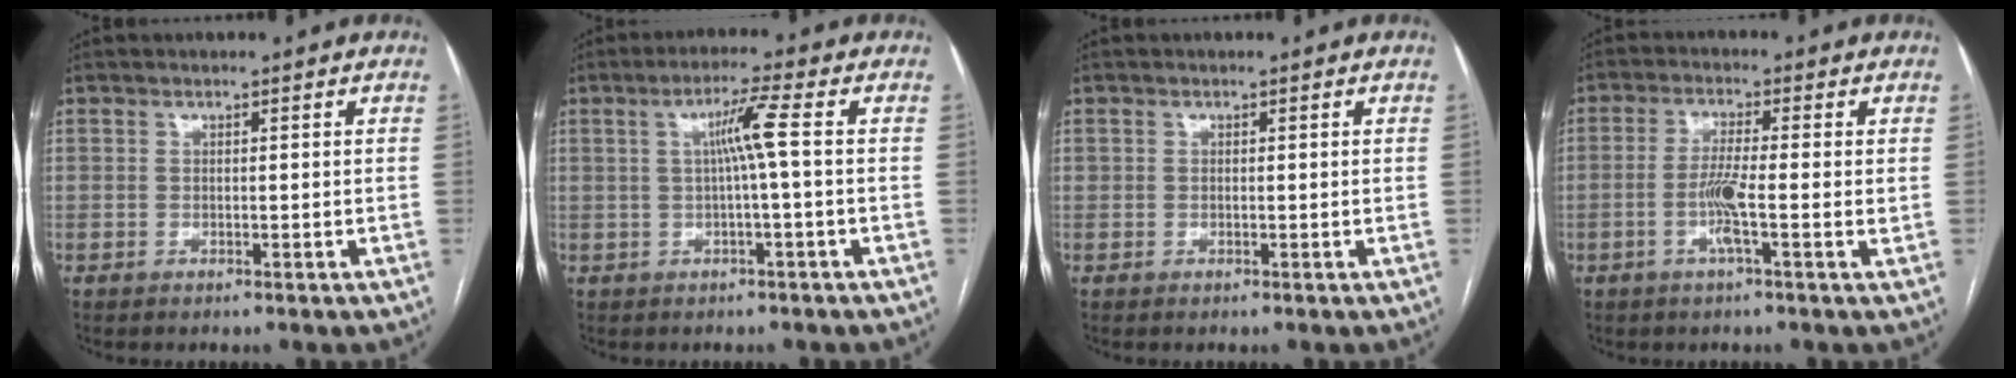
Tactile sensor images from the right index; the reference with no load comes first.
{"total": 4.8, "force": [0.4, -0.9, 4.7], "torque": [-0.085, 0.009, 0.009]}
{"total": 0.0}
{"total": 4.9, "force": [-1.2, -0.2, 4.8], "torque": [-0.093, -0.006, -0.027]}